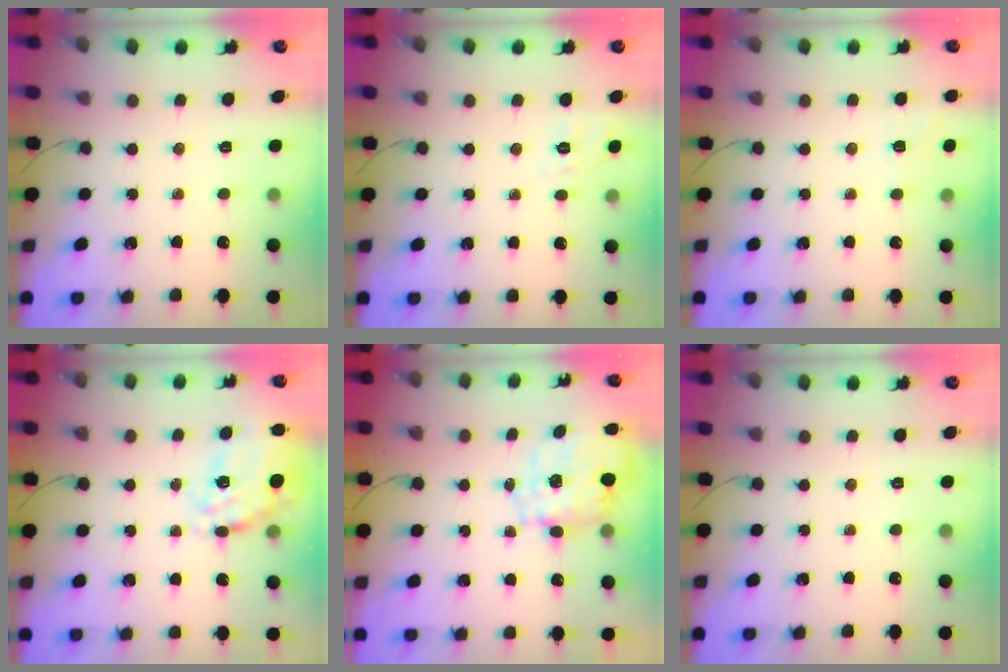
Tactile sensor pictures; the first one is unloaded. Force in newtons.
{"total": 1.9, "press": 0.6, "slide": 1.8}
{"total": 4.5, "press": 4.2, "slide": 1.7}
{"total": 20.3, "press": 19.9, "slide": 4.0}
{"total": 11.0, "press": 10.9, "slide": 1.5}
{"total": 0.0}